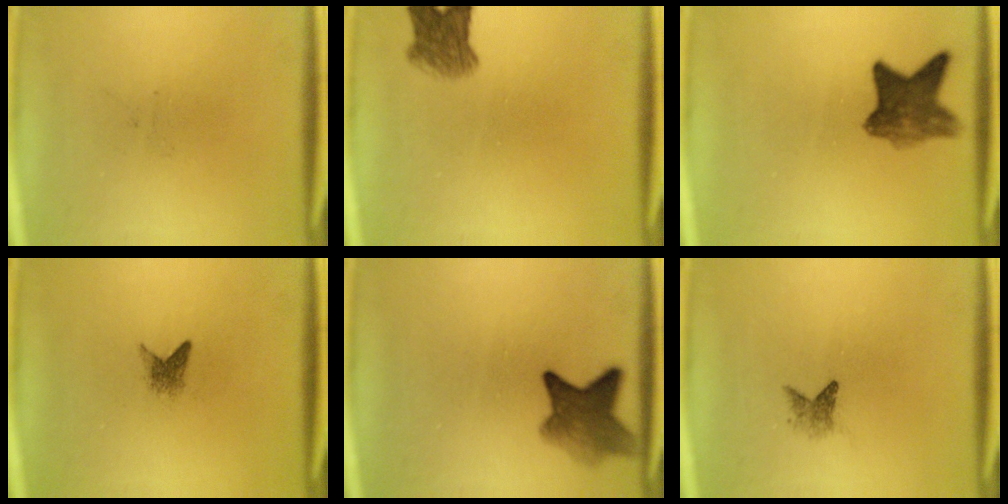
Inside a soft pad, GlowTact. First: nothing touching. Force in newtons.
{"total": 4.5}
{"total": 7.1}
{"total": 1.5}
{"total": 6.2}
{"total": 1.6}